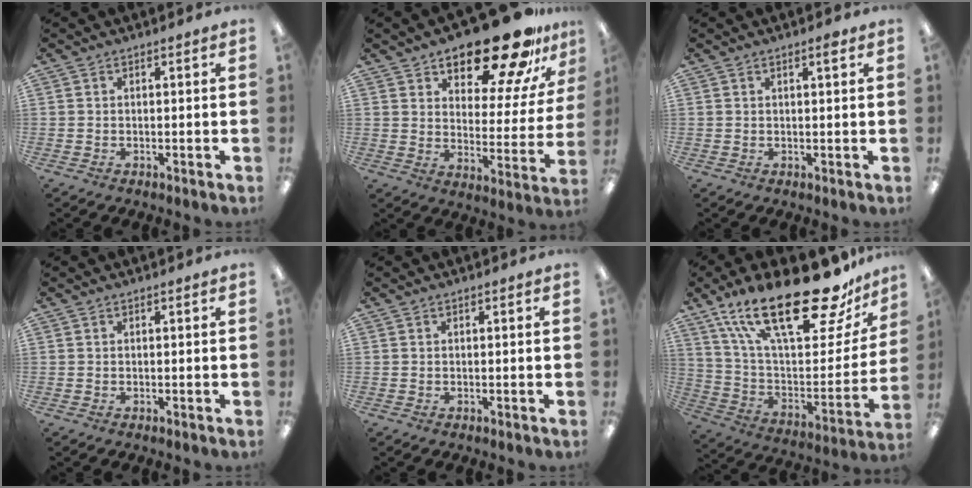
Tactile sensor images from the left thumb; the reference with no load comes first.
{"total": 20.3, "force": [16.6, 6.6, 9.6], "torque": [-0.137, -0.122, 0.279]}
{"total": 1.8, "force": [1.2, 0.2, 1.4], "torque": [-0.021, -0.001, 0.018]}
{"total": 0.0}
{"total": 0.0}
{"total": 29.4, "force": [19.5, 10.2, 19.5], "torque": [-0.325, -0.125, 0.330]}